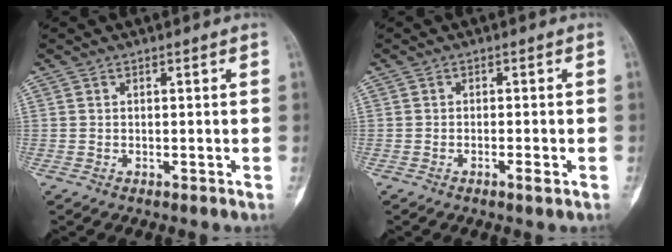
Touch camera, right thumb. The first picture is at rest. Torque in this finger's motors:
{"motor_torque": [-0.60, 0.25, -0.02, -0.12, -0.02]}